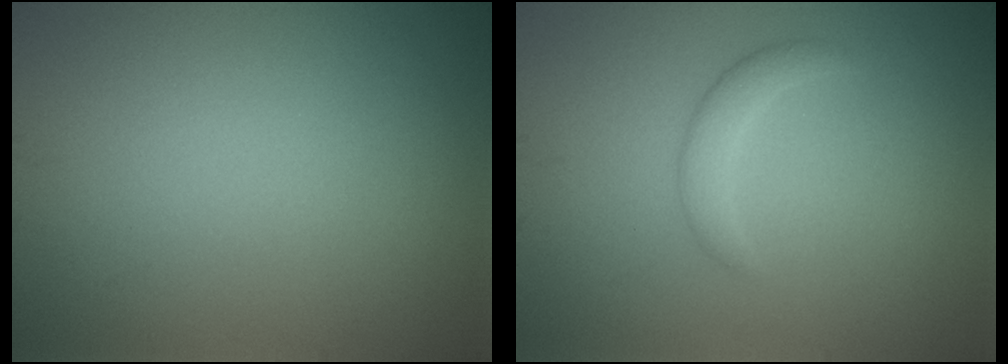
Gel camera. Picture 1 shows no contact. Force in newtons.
{"total": 1.6, "press": 1.6, "slide": 0.1}